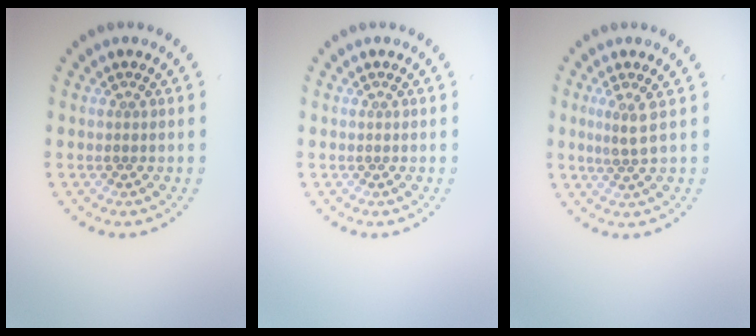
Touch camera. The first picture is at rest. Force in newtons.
{"total": 0.0}
{"total": 2.0, "press": 1.3, "slide": 1.5}